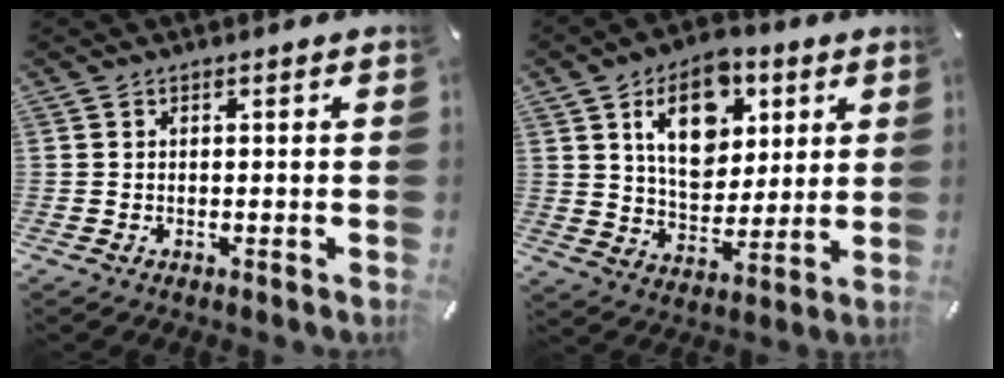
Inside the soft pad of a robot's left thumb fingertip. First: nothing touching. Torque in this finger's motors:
{"motor_torque": [2.39, 2.61, 0.45, -0.35, 0.16]}